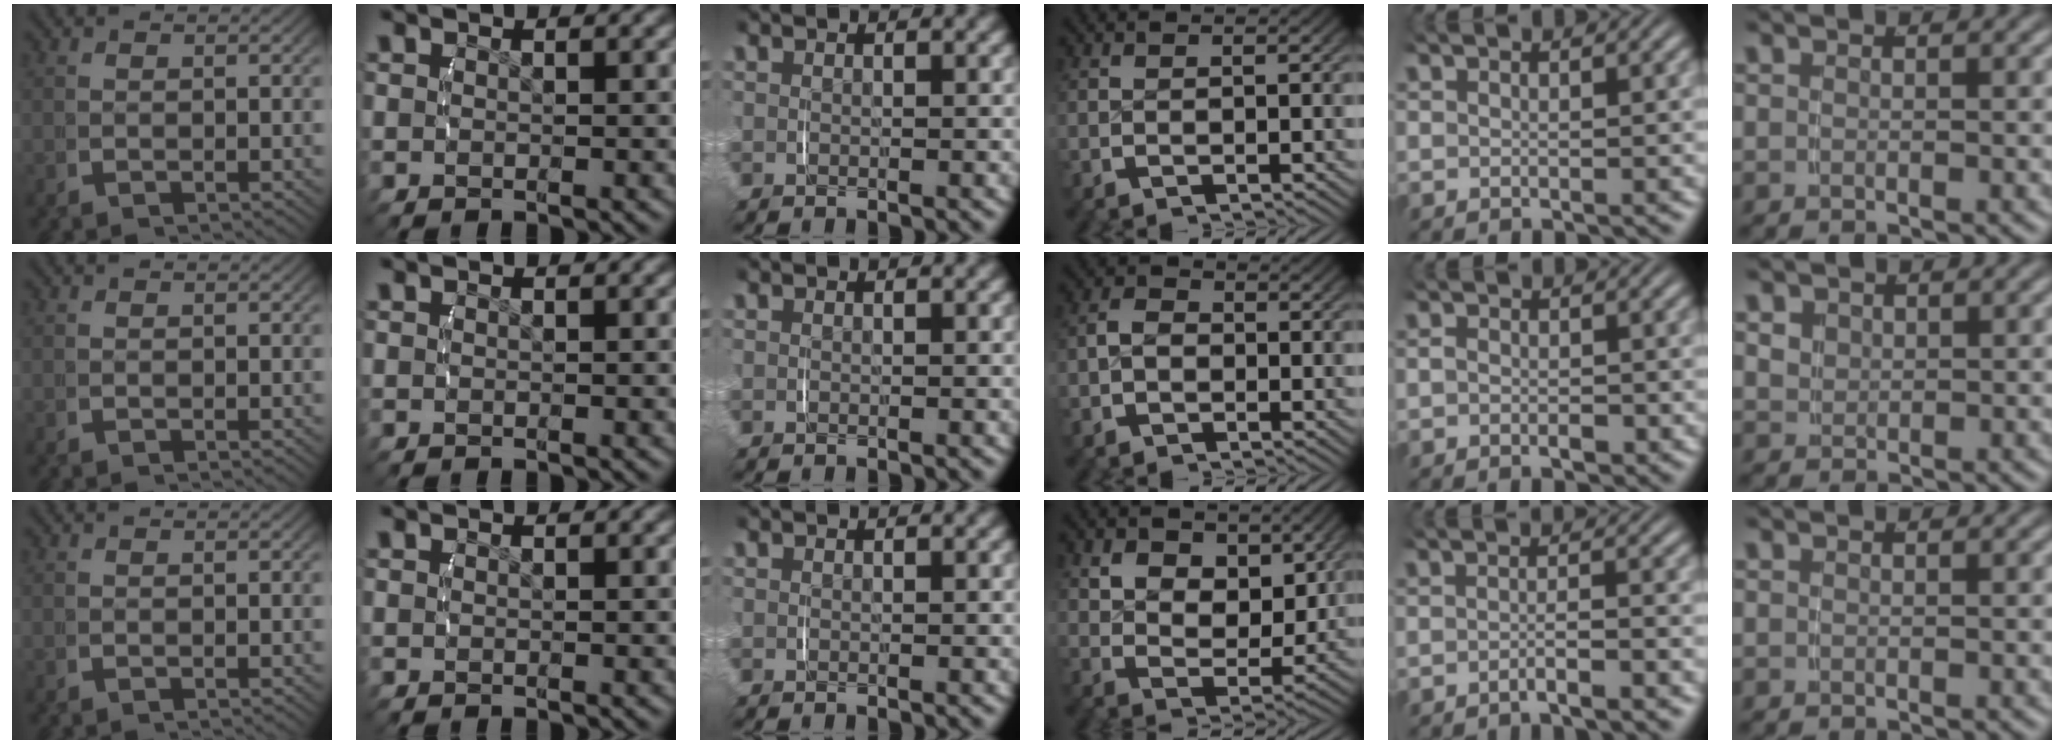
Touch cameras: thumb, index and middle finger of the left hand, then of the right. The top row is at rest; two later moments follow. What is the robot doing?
{"motion": "lift_and_place", "object": "toothpaste"}